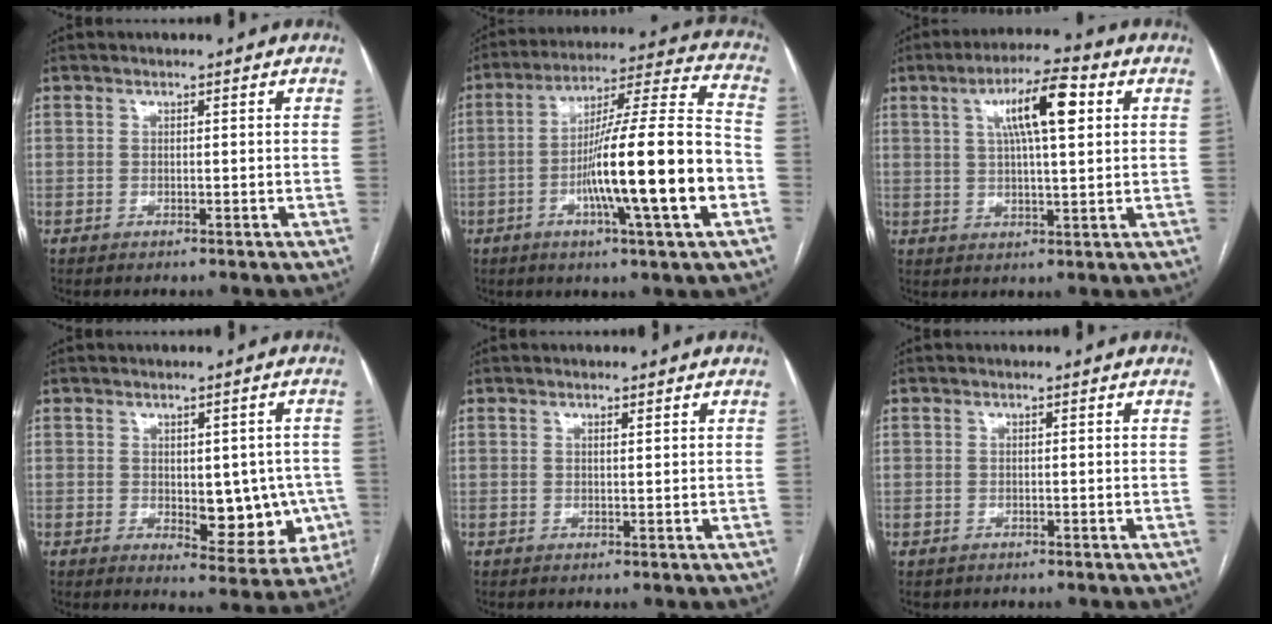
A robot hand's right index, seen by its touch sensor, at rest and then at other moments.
{"total": 20.1, "force": [-5.3, 0.3, 19.4], "torque": [-0.299, 0.004, -0.086]}
{"total": 9.8, "force": [3.3, 1.5, 9.1], "torque": [-0.156, 0.019, 0.054]}
{"total": 9.8, "force": [-1.1, 4.8, 8.5], "torque": [-0.087, 0.006, -0.001]}
{"total": 0.7, "force": [0.5, 0.0, 0.5], "torque": [-0.009, -0.002, 0.008]}
{"total": 0.9, "force": [-0.4, 0.8, -0.1], "torque": [-0.005, 0.006, -0.005]}